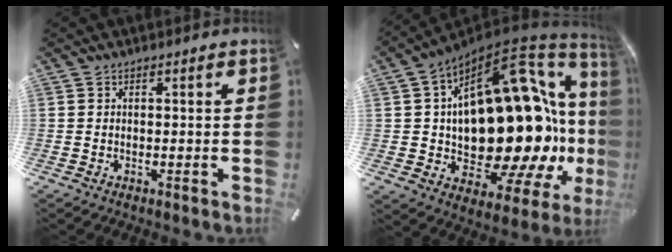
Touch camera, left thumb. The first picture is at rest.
{"total": 31.6, "force": [2.1, 17.7, 26.1], "torque": [-0.377, -0.093, 0.080]}